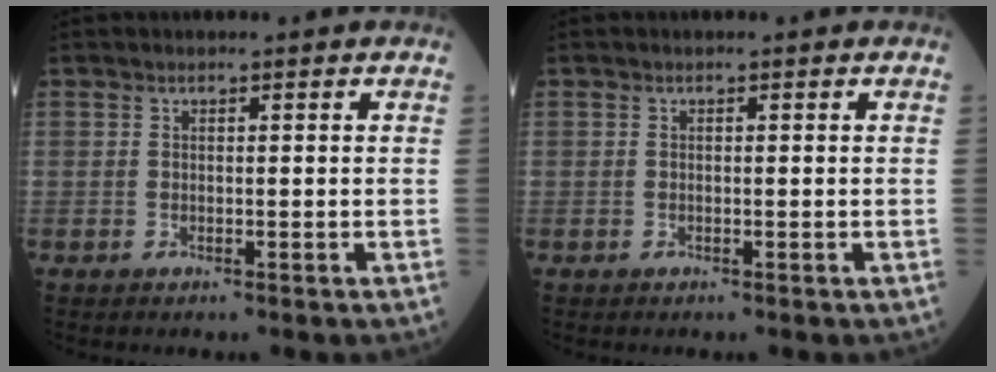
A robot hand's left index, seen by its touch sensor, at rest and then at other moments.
{"total": 0.0}